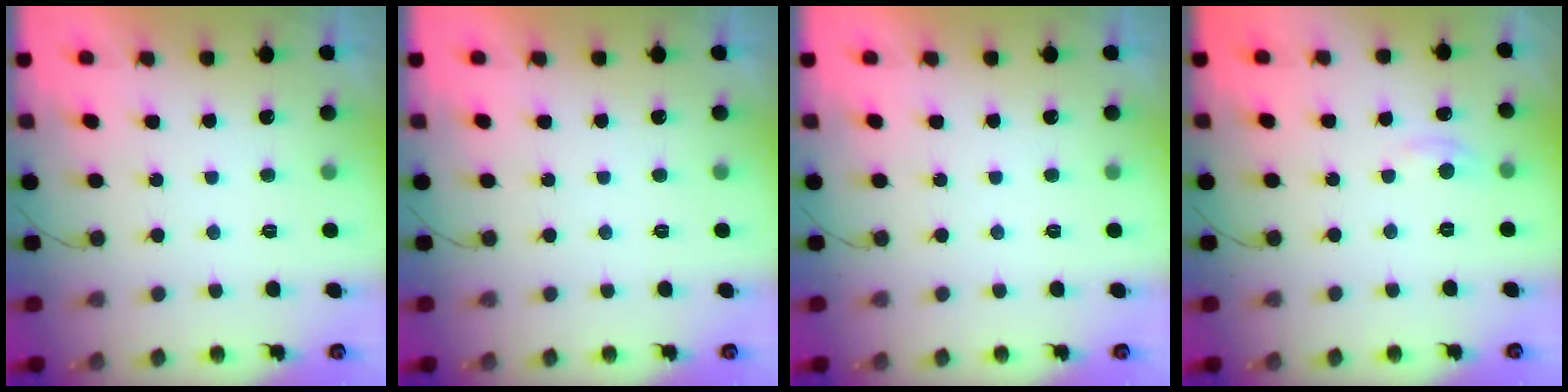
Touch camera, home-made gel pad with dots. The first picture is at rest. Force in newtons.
{"total": 0.0}
{"total": 0.0}
{"total": 2.8, "press": 2.8, "slide": 0.4}